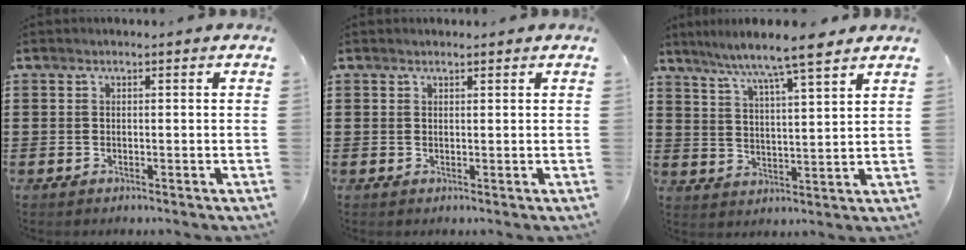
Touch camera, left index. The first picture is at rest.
{"total": 0.6, "force": [0.5, 0.4, 0.0], "torque": [-0.002, 0.002, 0.011]}
{"total": 7.1, "force": [6.0, -0.4, 3.8], "torque": [-0.094, -0.030, 0.099]}